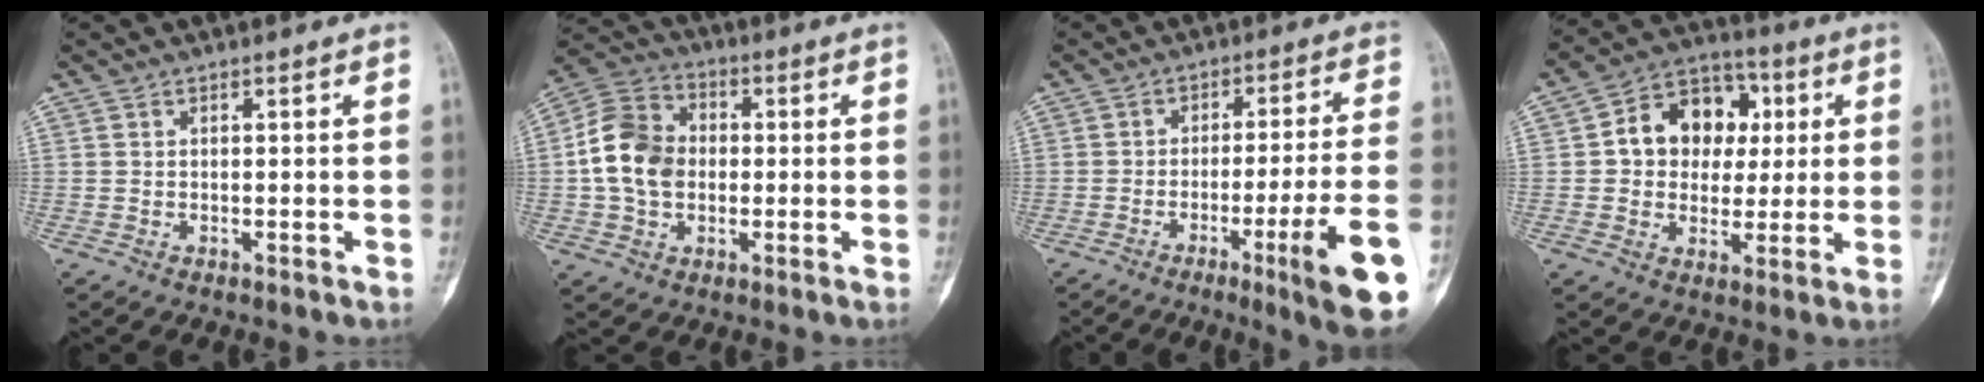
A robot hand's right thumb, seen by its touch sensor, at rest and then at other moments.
{"total": 12.2, "force": [-0.3, 9.6, 7.6], "torque": [-0.123, 0.025, -0.014]}
{"total": 15.4, "force": [-6.3, 0.6, 14.1], "torque": [-0.178, 0.010, -0.088]}
{"total": 13.6, "force": [2.2, 10.8, 8.0], "torque": [-0.074, 0.016, 0.028]}